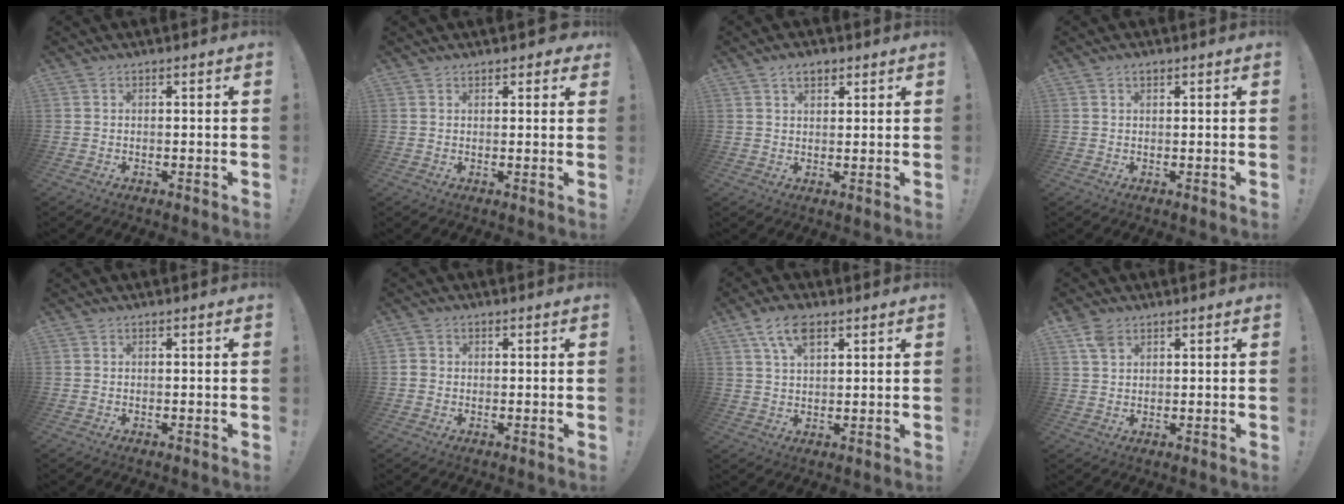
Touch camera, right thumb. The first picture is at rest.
{"total": 2.2, "force": [1.4, 1.4, 1.0], "torque": [-0.007, -0.006, 0.024]}
{"total": 3.8, "force": [2.1, 2.3, 2.1], "torque": [-0.032, -0.003, 0.037]}
{"total": 1.1, "force": [0.8, 0.6, 0.6], "torque": [-0.014, 0.000, 0.015]}
{"total": 0.0}
{"total": 1.7, "force": [-0.3, 1.6, 0.6], "torque": [-0.018, 0.009, -0.005]}
{"total": 7.8, "force": [4.1, 3.8, 5.5], "torque": [-0.106, -0.001, 0.077]}
{"total": 4.5, "force": [2.6, 2.8, 2.4], "torque": [-0.043, -0.004, 0.051]}